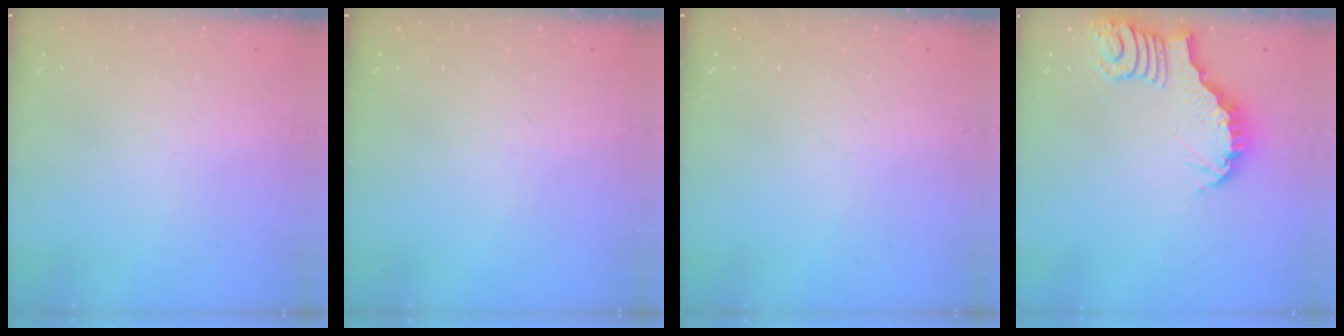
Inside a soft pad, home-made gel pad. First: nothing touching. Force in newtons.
{"total": 0.0}
{"total": 0.0}
{"total": 3.7, "press": 3.7, "slide": 0.1}